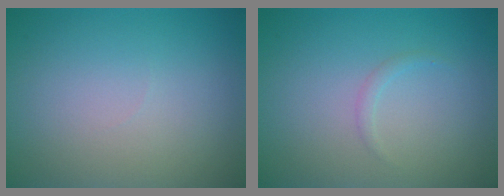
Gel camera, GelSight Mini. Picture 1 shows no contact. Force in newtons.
{"total": 0.7, "press": 0.7, "slide": 0.1}